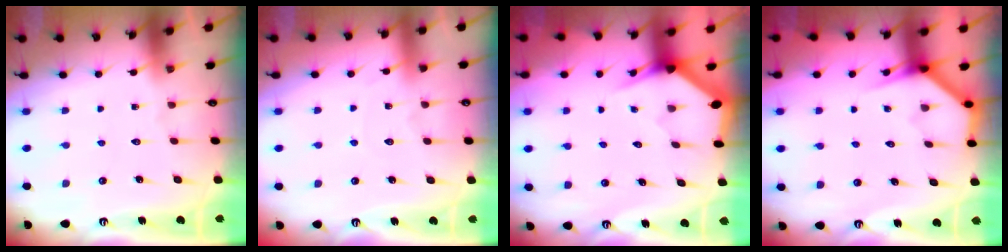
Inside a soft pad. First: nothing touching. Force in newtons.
{"total": 2.7, "press": 2.7, "slide": 0.3}
{"total": 3.0, "press": 3.0, "slide": 0.1}
{"total": 3.9, "press": 3.9, "slide": 0.3}